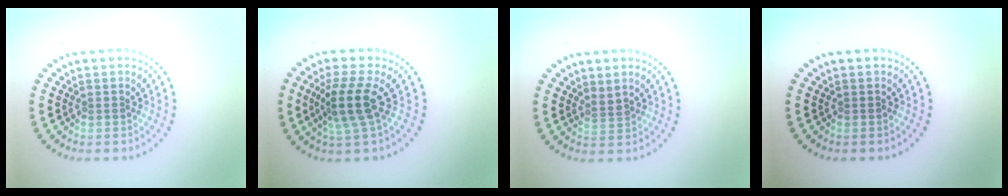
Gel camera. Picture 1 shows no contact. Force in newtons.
{"total": 3.7, "press": 2.8, "slide": 2.4}
{"total": 1.0, "press": 0.4, "slide": 0.9}
{"total": 0.0}